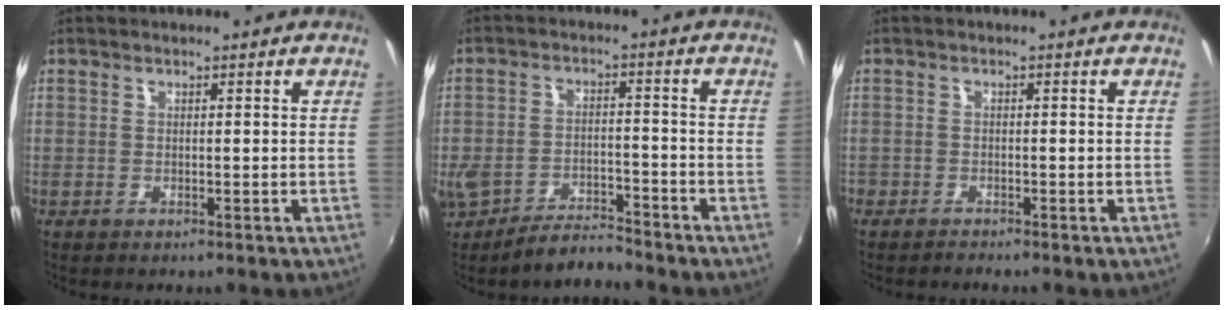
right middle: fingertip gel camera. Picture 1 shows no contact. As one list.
[{"total": 6.4, "force": [-5.6, 2.2, 2.2], "torque": [-0.060, 0.003, -0.093]}, {"total": 1.2, "force": [-1.2, 0.3, -0.2], "torque": [-0.006, -0.001, -0.025]}]